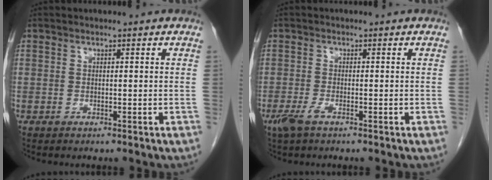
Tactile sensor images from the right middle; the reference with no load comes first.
{"total": 2.4, "force": [-1.4, 0.5, 1.8], "torque": [-0.045, -0.005, -0.031]}